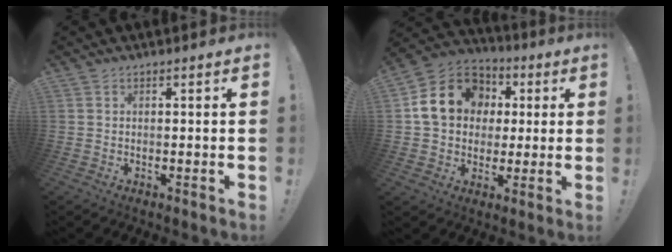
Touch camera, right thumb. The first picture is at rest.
{"total": 17.0, "force": [4.3, 13.9, 8.7], "torque": [-0.123, 0.002, 0.092]}